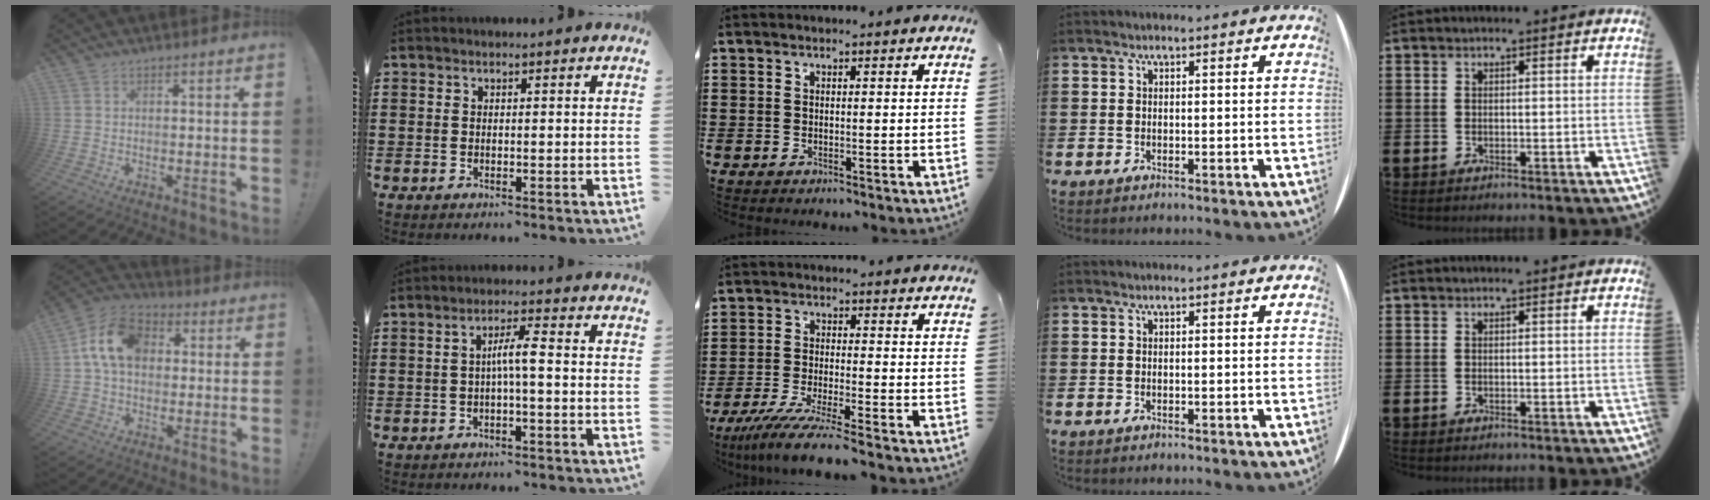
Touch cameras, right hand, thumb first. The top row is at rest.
{"thumb": {"total": 13.3, "force": [2.8, 9.6, 8.8], "torque": [-0.159, 0.012, 0.055]}, "index": {"total": 4.0, "force": [-0.5, 0.4, 3.9], "torque": [-0.074, 0.006, -0.013]}, "middle": {"total": 6.1, "force": [-5.2, -0.4, 3.3], "torque": [-0.072, -0.021, -0.099]}}